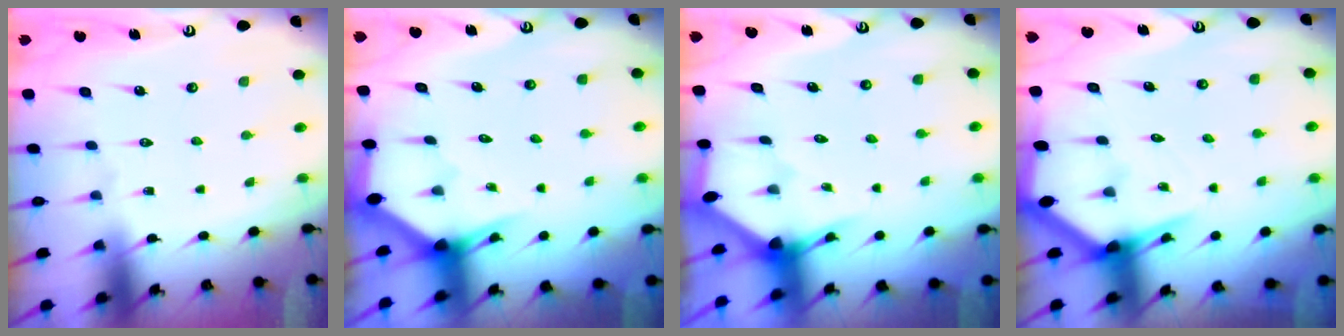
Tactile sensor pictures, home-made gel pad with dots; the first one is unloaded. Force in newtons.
{"total": 2.6, "press": 2.6, "slide": 0.2}
{"total": 2.5, "press": 2.5, "slide": 0.2}
{"total": 4.5, "press": 4.5, "slide": 0.6}